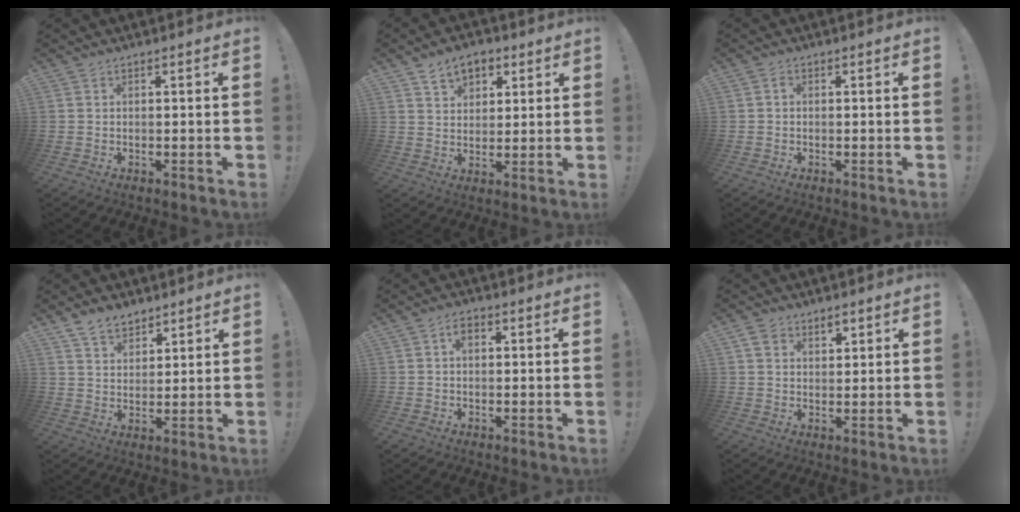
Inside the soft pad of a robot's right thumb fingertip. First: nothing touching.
{"total": 8.1, "force": [4.5, 5.7, 3.7], "torque": [-0.059, -0.013, 0.085]}
{"total": 0.8, "force": [-0.4, 0.7, 0.3], "torque": [-0.011, 0.006, -0.006]}
{"total": 7.5, "force": [5.8, 4.1, 2.5], "torque": [-0.045, -0.030, 0.110]}
{"total": 3.0, "force": [0.8, 1.9, 2.2], "torque": [-0.036, 0.005, 0.011]}
{"total": 4.1, "force": [2.8, 2.6, 1.3], "torque": [-0.010, -0.013, 0.051]}